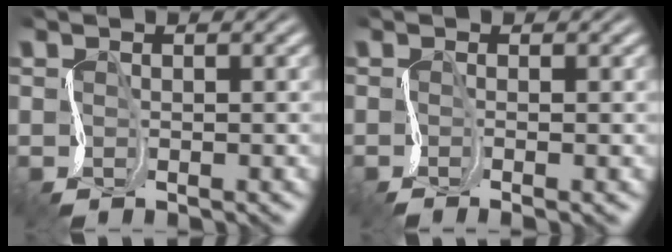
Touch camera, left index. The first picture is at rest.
{"total": 1.7, "force": [-0.4, 0.5, 1.6], "torque": [-0.020, -0.006, -0.008]}